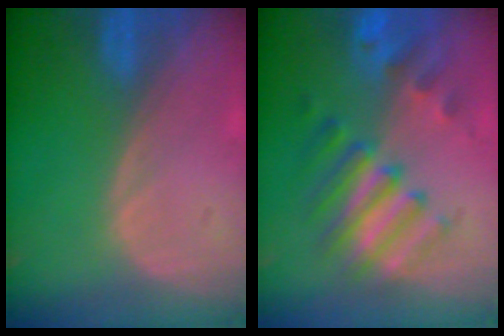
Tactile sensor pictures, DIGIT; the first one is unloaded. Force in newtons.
{"total": 8.5, "press": 7.9, "slide": 3.0}